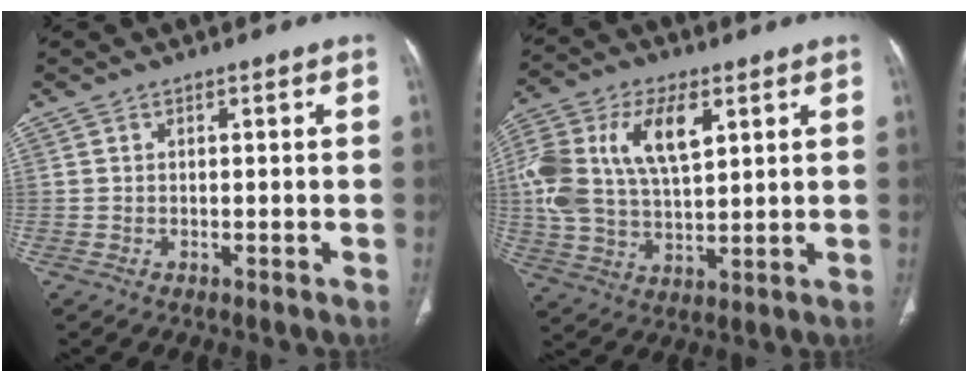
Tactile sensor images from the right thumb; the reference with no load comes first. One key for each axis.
{"total": 18.3, "fx": 5.4, "fy": 9.9, "fz": 14.4, "tx": -0.300, "ty": 0.002, "tz": 0.099}